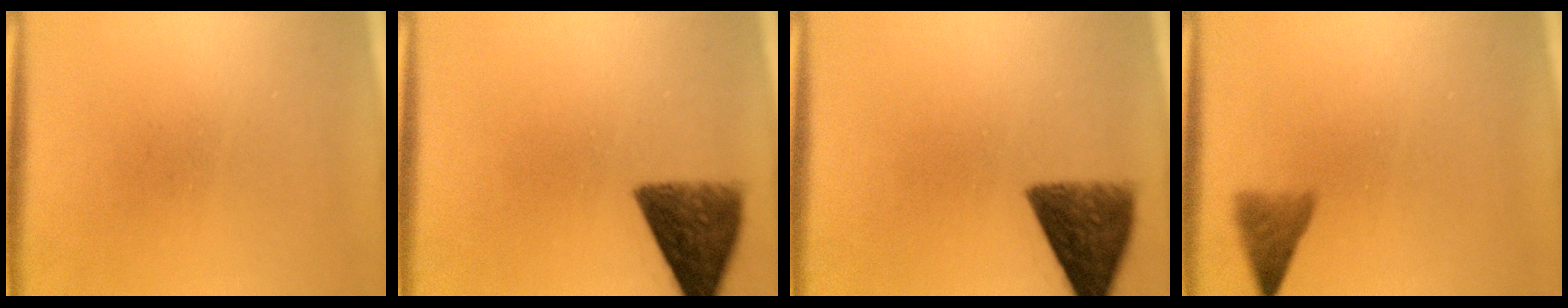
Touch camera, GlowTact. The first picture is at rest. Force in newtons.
{"total": 8.7}
{"total": 8.7}
{"total": 2.6}